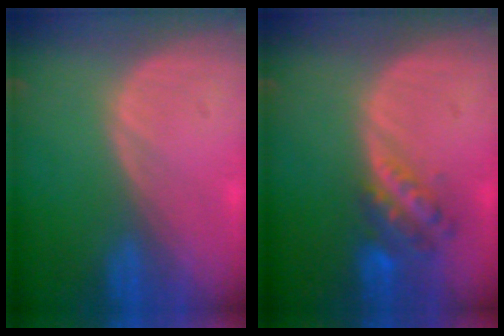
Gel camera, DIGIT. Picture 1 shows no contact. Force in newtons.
{"total": 5.8, "press": 5.0, "slide": 2.8}